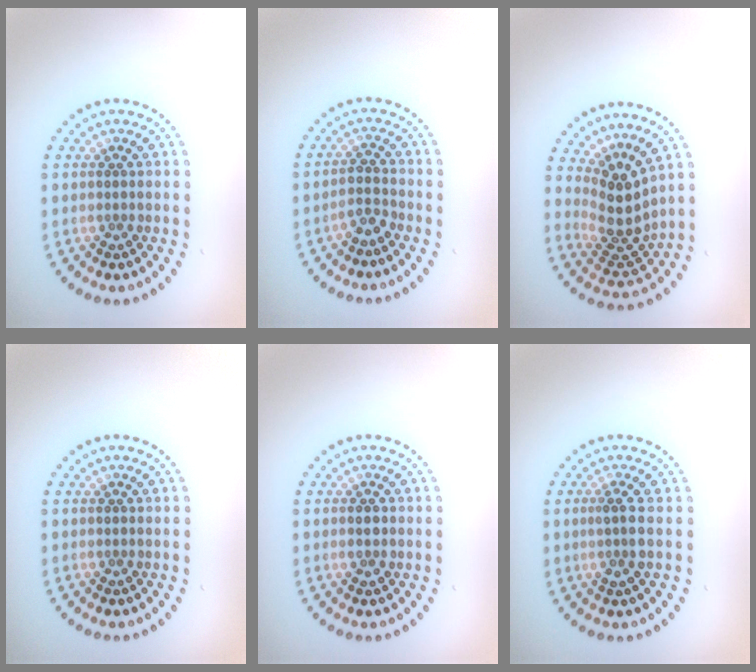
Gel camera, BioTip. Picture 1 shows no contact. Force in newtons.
{"total": 1.6, "press": 1.4, "slide": 0.9}
{"total": 3.7, "press": 2.7, "slide": 2.5}
{"total": 0.0}
{"total": 1.5, "press": 1.5, "slide": 0.2}
{"total": 1.9, "press": 1.4, "slide": 1.2}